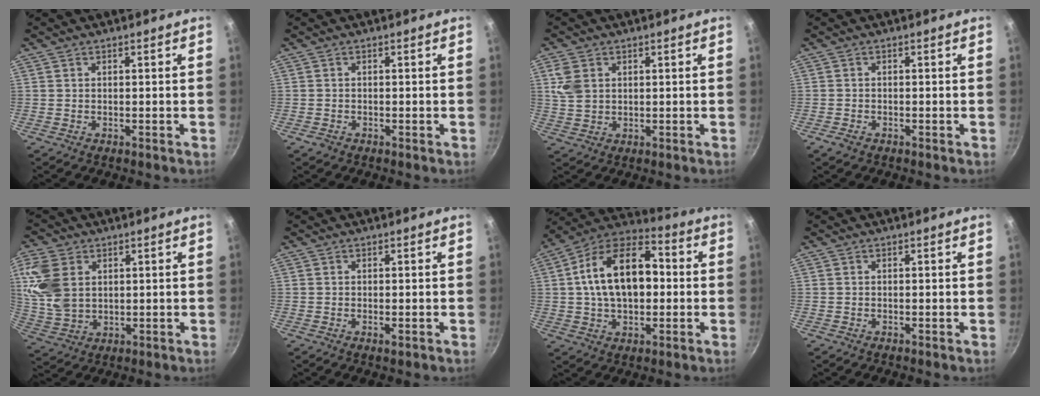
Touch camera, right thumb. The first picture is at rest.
{"total": 1.0, "force": [-0.6, 0.6, 0.5], "torque": [-0.007, -0.001, -0.012]}
{"total": 5.1, "force": [1.5, 3.8, 3.1], "torque": [-0.060, -0.001, 0.034]}
{"total": 1.5, "force": [-1.0, 0.8, 0.9], "torque": [-0.020, -0.001, -0.019]}
{"total": 11.9, "force": [3.0, 8.4, 7.9], "torque": [-0.168, -0.004, 0.066]}
{"total": 0.7, "force": [-0.2, 0.2, 0.7], "torque": [-0.011, -0.002, -0.004]}
{"total": 18.7, "force": [1.5, 11.2, 14.9], "torque": [-0.235, 0.030, 0.019]}
{"total": 0.0}